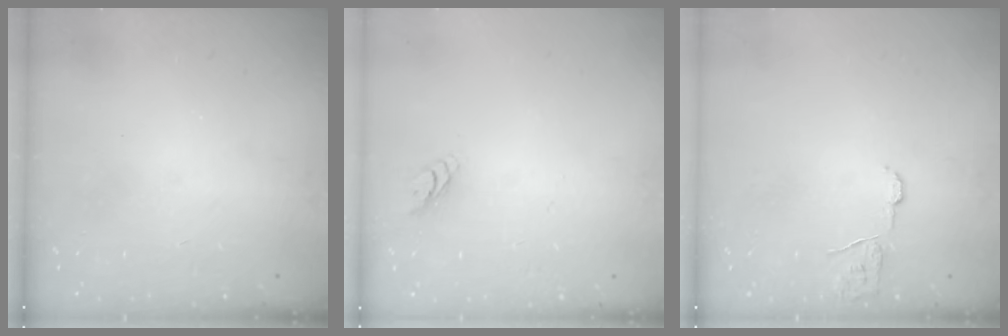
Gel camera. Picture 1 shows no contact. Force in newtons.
{"total": 3.3, "press": 3.3, "slide": 0.3}
{"total": 5.8, "press": 5.8, "slide": 0.4}